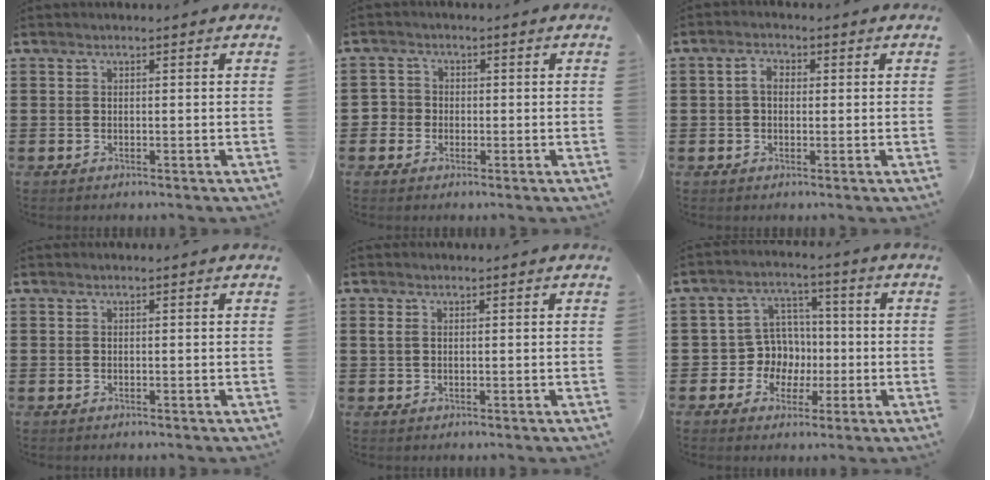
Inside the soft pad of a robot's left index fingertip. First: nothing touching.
{"total": 2.4, "force": [-0.6, 2.3, 0.3], "torque": [-0.017, 0.004, -0.017]}
{"total": 2.7, "force": [0.2, 1.9, 2.0], "torque": [-0.043, 0.010, 0.001]}
{"total": 0.0}
{"total": 1.2, "force": [0.3, 0.7, 0.9], "torque": [-0.028, 0.003, 0.003]}
{"total": 7.4, "force": [-0.5, 7.1, 2.0], "torque": [-0.070, 0.012, -0.006]}